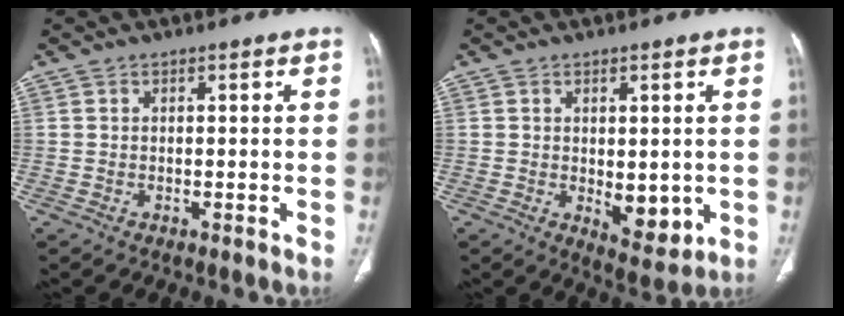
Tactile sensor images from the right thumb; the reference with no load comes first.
{"total": 6.4, "force": [-0.7, 3.4, 5.4], "torque": [-0.053, -0.016, 0.006]}